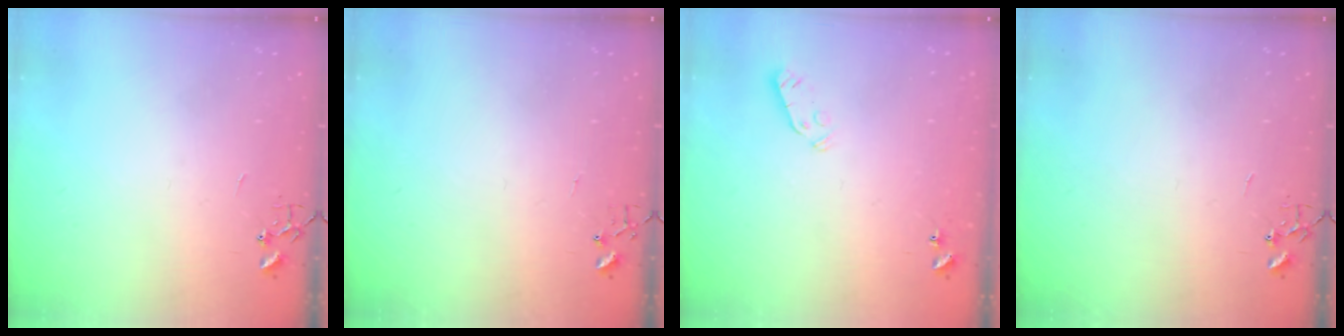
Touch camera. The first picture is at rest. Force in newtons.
{"total": 3.8, "press": 3.8, "slide": 0.5}
{"total": 3.7, "press": 3.6, "slide": 0.6}
{"total": 0.0}